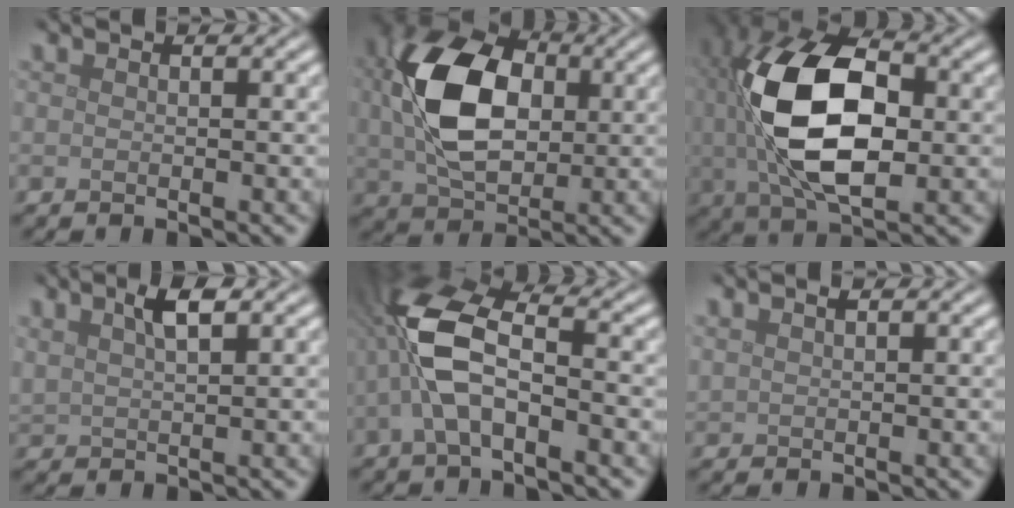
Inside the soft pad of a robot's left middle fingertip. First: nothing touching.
{"total": 11.3, "force": [1.5, 7.5, 8.3], "torque": [-0.187, 0.007, 0.033]}
{"total": 12.7, "force": [0.6, 6.8, 10.7], "torque": [-0.208, 0.011, 0.010]}
{"total": 2.8, "force": [1.7, 0.9, 2.1], "torque": [-0.044, 0.005, 0.032]}
{"total": 7.7, "force": [-1.2, 3.5, 6.8], "torque": [-0.152, 0.020, -0.031]}
{"total": 0.8, "force": [0.7, 0.3, 0.3], "torque": [-0.011, 0.002, 0.017]}